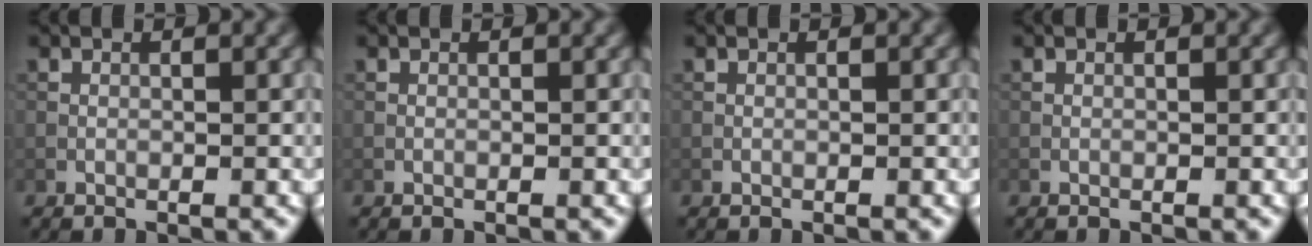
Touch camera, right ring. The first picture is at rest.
{"total": 0.0}
{"total": 0.0}
{"total": 0.0}